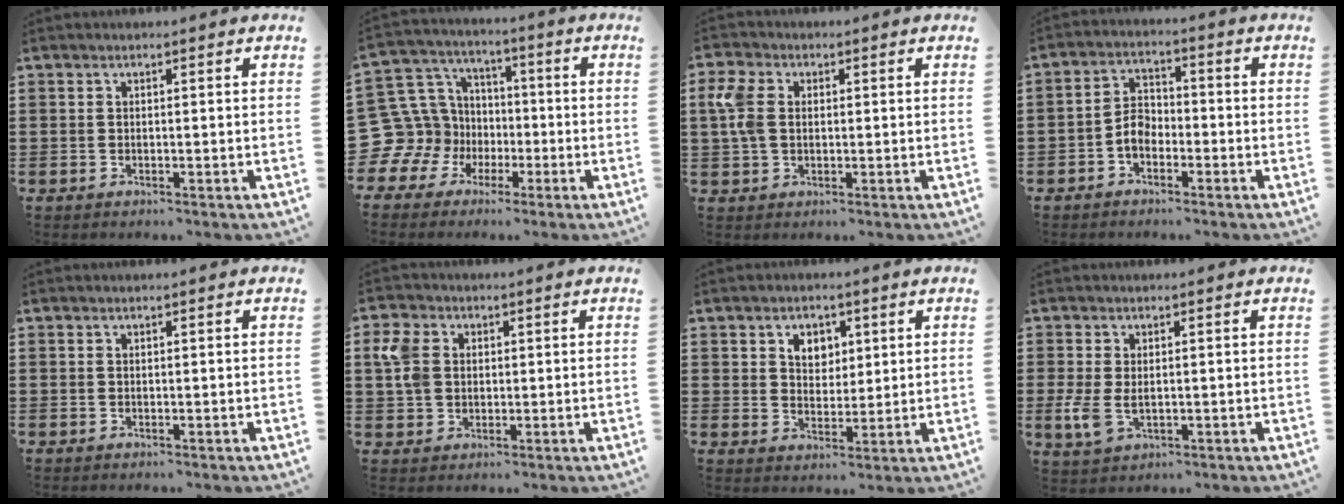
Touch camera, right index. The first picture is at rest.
{"total": 11.3, "force": [-2.7, 10.9, 1.6], "torque": [-0.116, -0.005, -0.040]}
{"total": 5.1, "force": [1.1, 3.5, 3.6], "torque": [-0.102, 0.006, 0.011]}
{"total": 3.9, "force": [-1.8, 2.5, 2.4], "torque": [-0.061, 0.004, -0.041]}
{"total": 0.0}
{"total": 5.4, "force": [1.3, 4.3, 2.9], "torque": [-0.085, 0.011, 0.021]}
{"total": 3.9, "force": [1.9, 3.0, 1.6], "torque": [-0.036, 0.008, 0.031]}
{"total": 3.6, "force": [-0.2, 2.1, 3.0], "torque": [-0.078, -0.005, -0.008]}